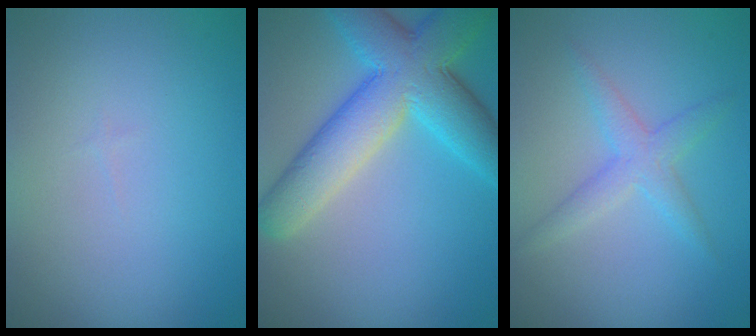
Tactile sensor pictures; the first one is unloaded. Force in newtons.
{"total": 9.4, "press": 9.4, "slide": 0.3}
{"total": 2.5, "press": 2.5, "slide": 0.1}